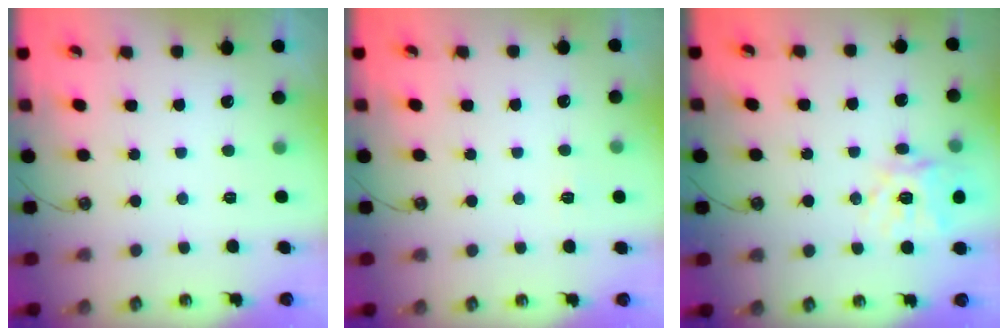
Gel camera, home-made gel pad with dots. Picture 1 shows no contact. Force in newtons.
{"total": 3.4, "press": 3.4, "slide": 0.4}
{"total": 16.0, "press": 15.9, "slide": 2.0}